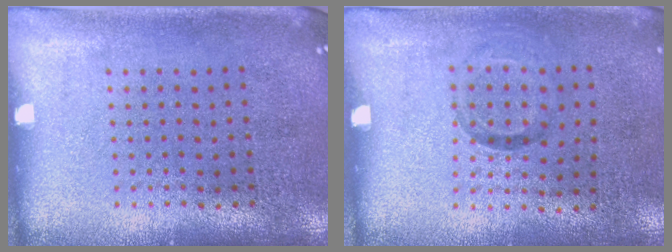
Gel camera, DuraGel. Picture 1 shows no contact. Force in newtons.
{"total": 0.9, "press": 0.6, "slide": 0.8}